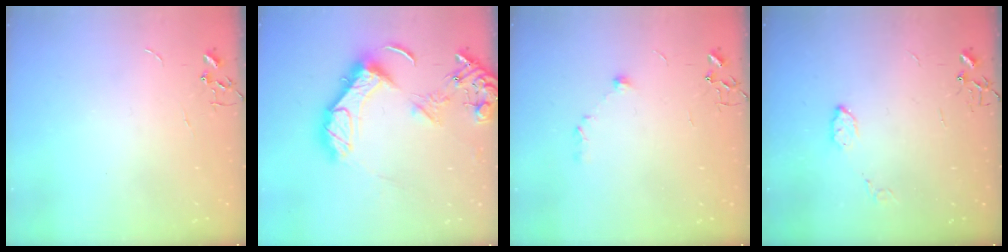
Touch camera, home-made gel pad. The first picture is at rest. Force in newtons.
{"total": 16.8, "press": 16.6, "slide": 2.3}
{"total": 6.6, "press": 6.6, "slide": 0.8}
{"total": 4.0, "press": 4.0, "slide": 0.7}